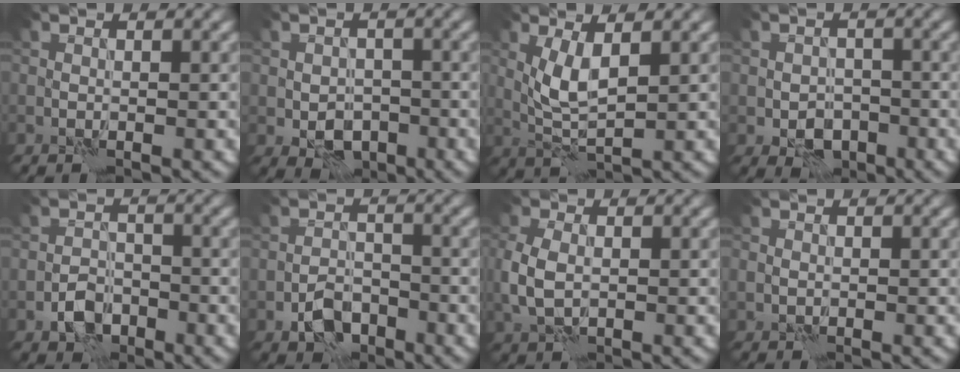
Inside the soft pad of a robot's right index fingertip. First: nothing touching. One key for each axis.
{"total": 3.9, "fx": -1.5, "fy": 2.7, "fz": 2.3, "tx": -0.034, "ty": -0.005, "tz": -0.026}
{"total": 3.6, "fx": 0.9, "fy": 1.1, "fz": 3.3, "tx": -0.075, "ty": -0.002, "tz": 0.021}
{"total": 3.5, "fx": -1.6, "fy": 2.5, "fz": 1.8, "tx": -0.025, "ty": -0.004, "tz": -0.029}
{"total": 3.2, "fx": -1.8, "fy": 2.1, "fz": 1.5, "tx": -0.023, "ty": 0.004, "tz": -0.038}
{"total": 3.6, "fx": -2.2, "fy": 2.2, "fz": 1.8, "tx": -0.029, "ty": 0.003, "tz": -0.043}
{"total": 3.8, "fx": -0.3, "fy": 2.6, "fz": 2.8, "tx": -0.078, "ty": -0.002, "tz": -0.008}
{"total": 0.7, "fx": -0.2, "fy": 0.6, "fz": 0.3, "tx": -0.005, "ty": -0.002, "tz": -0.006}